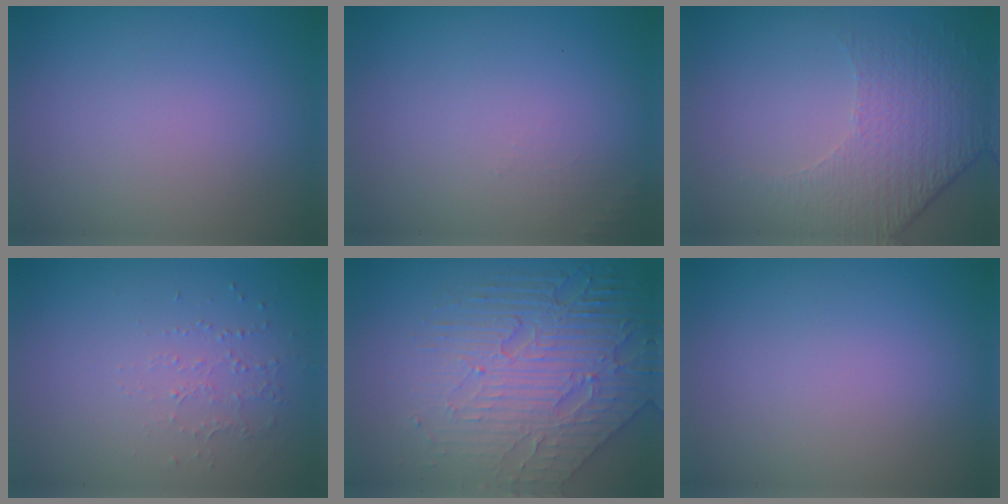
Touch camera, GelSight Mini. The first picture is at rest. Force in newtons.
{"total": 0.7, "press": 0.6, "slide": 0.1}
{"total": 4.8, "press": 3.4, "slide": 3.3}
{"total": 1.0, "press": 0.6, "slide": 0.8}
{"total": 8.1, "press": 5.6, "slide": 5.9}
{"total": 0.0}